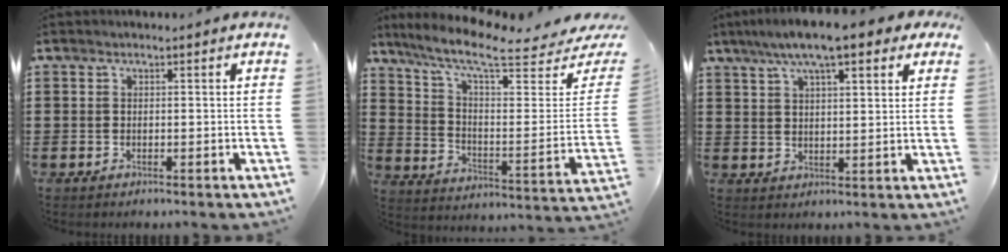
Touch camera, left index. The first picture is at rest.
{"total": 10.1, "force": [7.8, 1.5, 6.3], "torque": [-0.142, -0.054, 0.130]}
{"total": 8.4, "force": [6.0, 1.5, 5.7], "torque": [-0.117, 0.001, 0.105]}